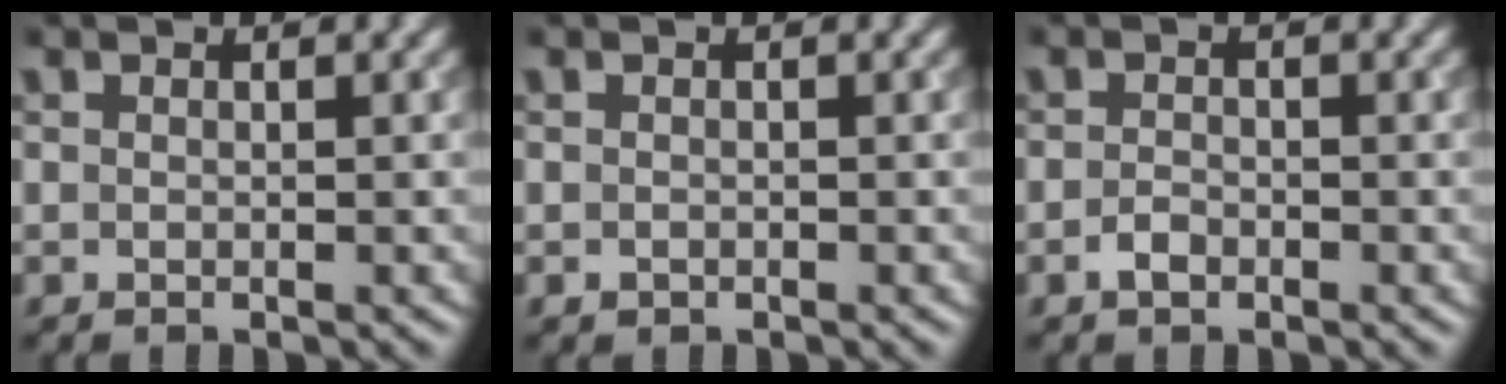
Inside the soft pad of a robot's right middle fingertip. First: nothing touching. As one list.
[{"total": 0.5, "force": [-0.5, 0.2, -0.1], "torque": [-0.001, -0.004, -0.008]}, {"total": 1.2, "force": [-0.9, 0.6, 0.5], "torque": [-0.016, -0.001, -0.018]}]